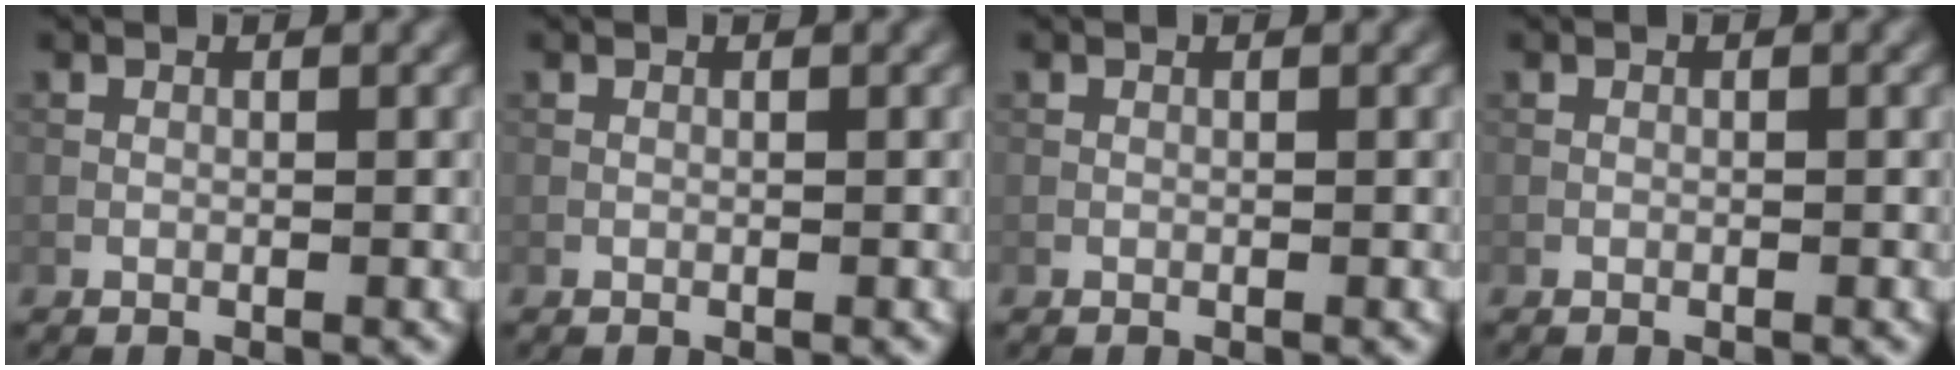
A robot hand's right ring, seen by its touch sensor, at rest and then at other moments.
{"total": 0.0}
{"total": 0.0}
{"total": 0.0}